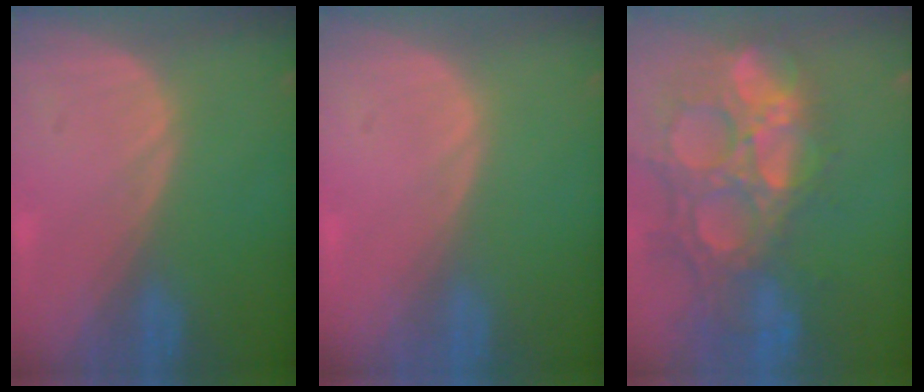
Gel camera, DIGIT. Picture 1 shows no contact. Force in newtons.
{"total": 0.0}
{"total": 14.7, "press": 12.2, "slide": 8.2}